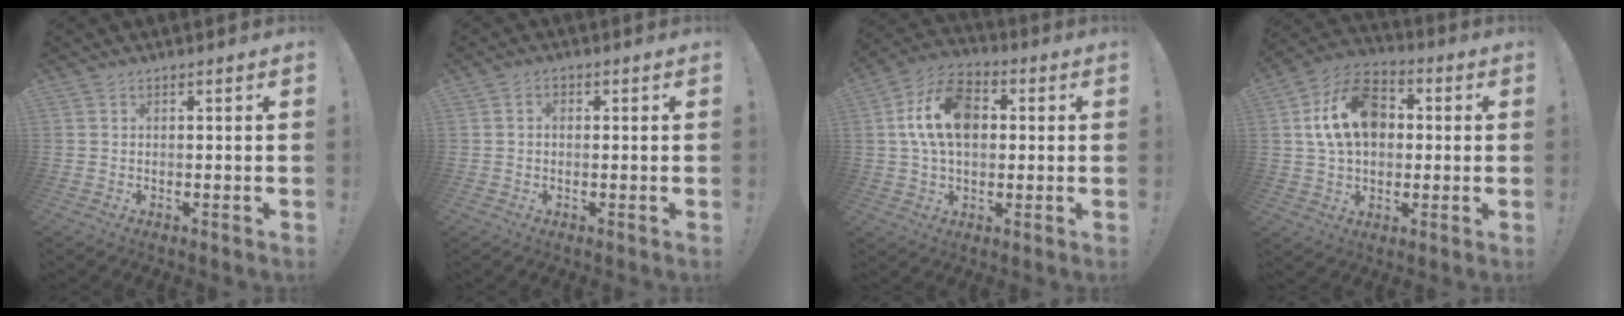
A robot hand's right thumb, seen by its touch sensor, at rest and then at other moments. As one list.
[{"total": 1.5, "force": [-0.3, 1.2, 0.9], "torque": [-0.010, 0.003, -0.009]}, {"total": 15.8, "force": [3.1, 11.0, 10.9], "torque": [-0.178, 0.004, 0.059]}, {"total": 17.3, "force": [3.7, 12.2, 11.6], "torque": [-0.190, 0.005, 0.073]}]